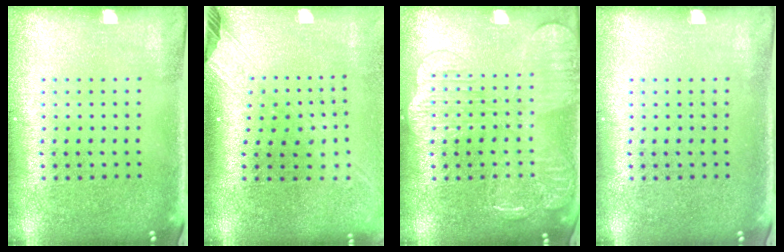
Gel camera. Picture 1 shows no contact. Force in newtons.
{"total": 2.5, "press": 1.9, "slide": 1.7}
{"total": 2.6, "press": 2.6, "slide": 0.3}
{"total": 0.0}